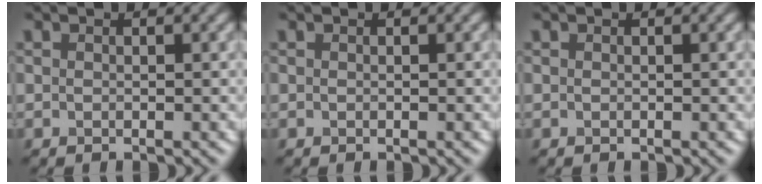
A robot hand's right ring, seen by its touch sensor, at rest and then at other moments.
{"total": 0.0}
{"total": 0.0}